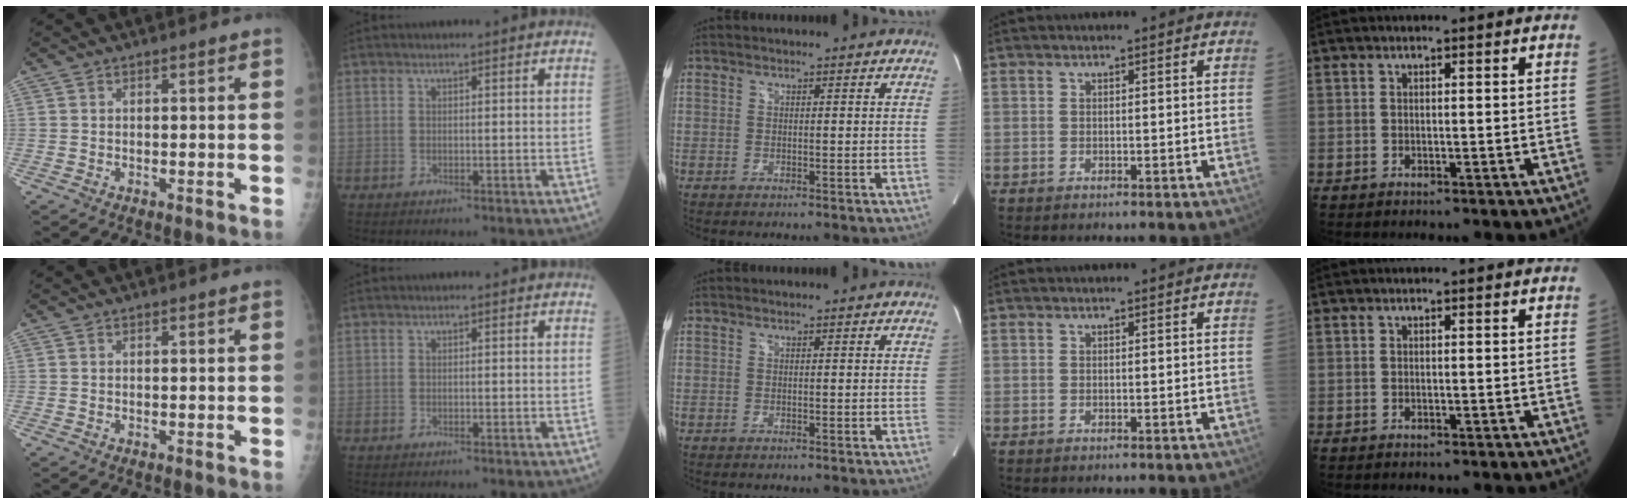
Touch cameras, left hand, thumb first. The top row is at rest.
{}